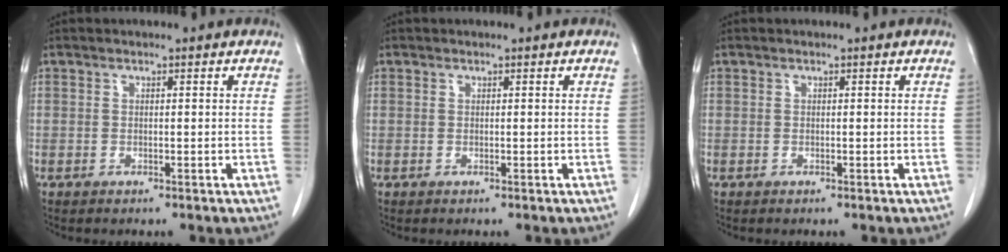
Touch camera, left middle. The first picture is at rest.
{"total": 0.0}
{"total": 0.0}